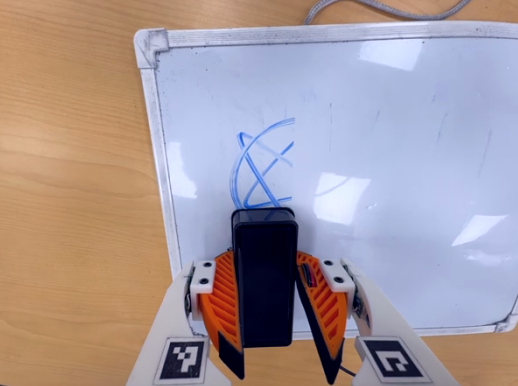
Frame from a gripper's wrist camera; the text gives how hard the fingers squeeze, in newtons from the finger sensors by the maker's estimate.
{"total": 6.9, "left": 7.8, "right": 6.0}